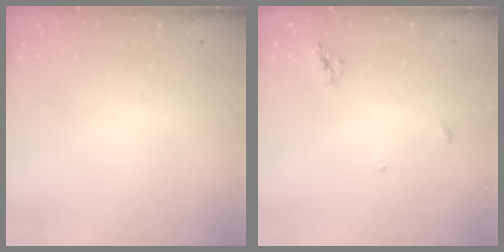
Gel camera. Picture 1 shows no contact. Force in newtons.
{"total": 5.4, "press": 5.4, "slide": 0.0}